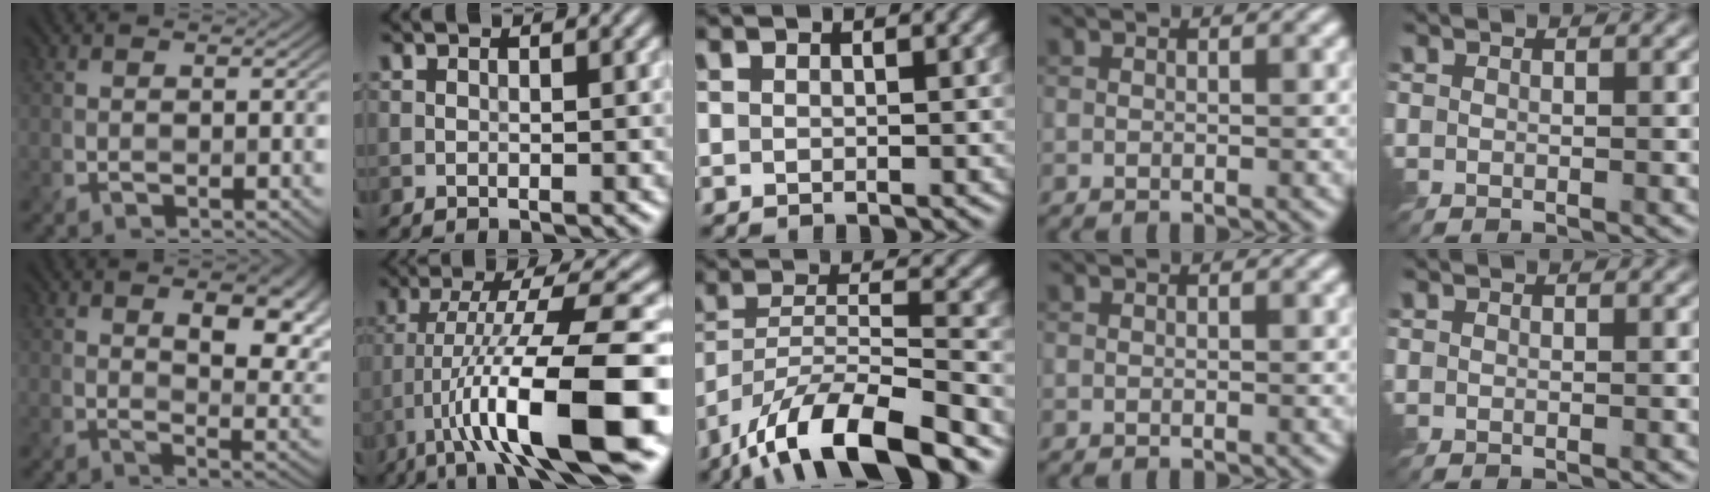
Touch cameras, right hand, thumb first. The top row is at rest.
{"thumb": {"total": 9.3, "force": [3.4, 4.4, 7.4], "torque": [-0.100, -0.012, 0.057]}, "index": {"total": 13.3, "force": [-4.9, 2.3, 12.2], "torque": [-0.198, 0.019, -0.068]}, "middle": {"total": 11.4, "force": [-8.4, 2.7, 7.1], "torque": [-0.118, 0.007, -0.155]}}